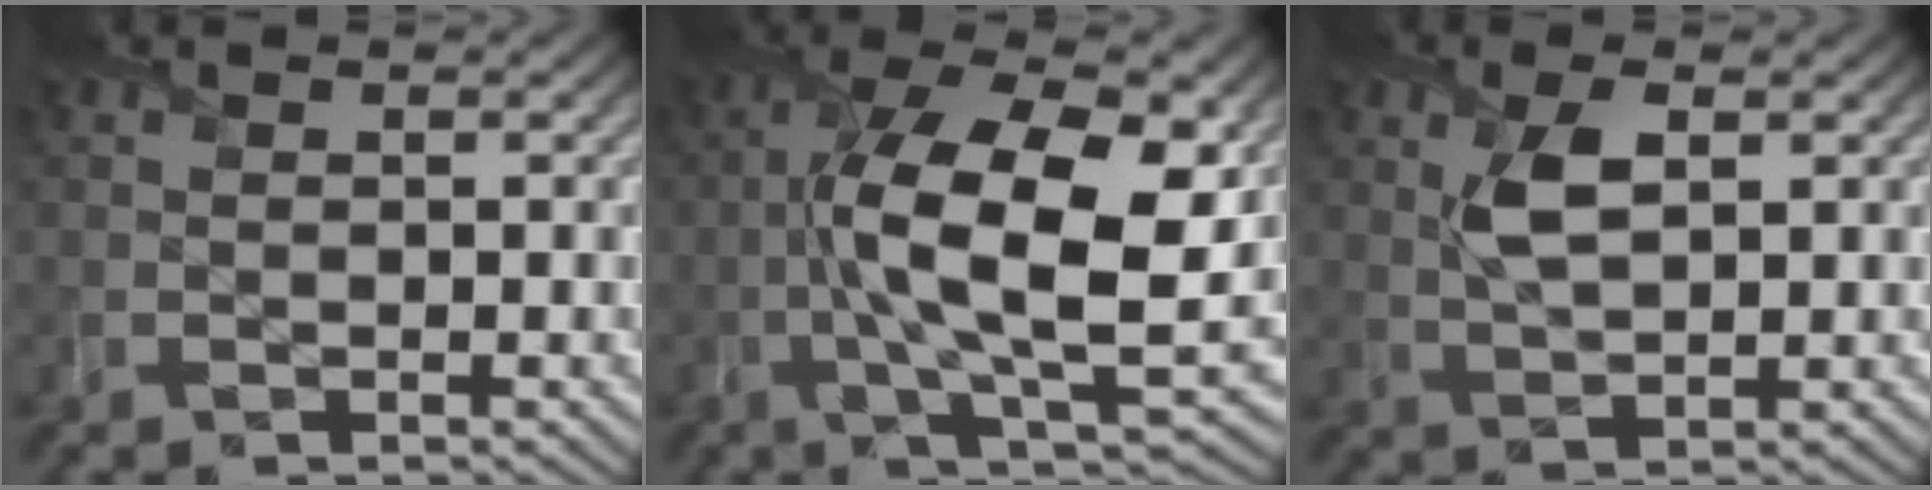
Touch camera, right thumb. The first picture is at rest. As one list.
[{"total": 14.6, "force": [-0.3, 5.6, 13.5], "torque": [-0.248, 0.007, -0.008]}, {"total": 4.5, "force": [1.4, 1.8, 3.8], "torque": [-0.087, 0.000, 0.028]}]